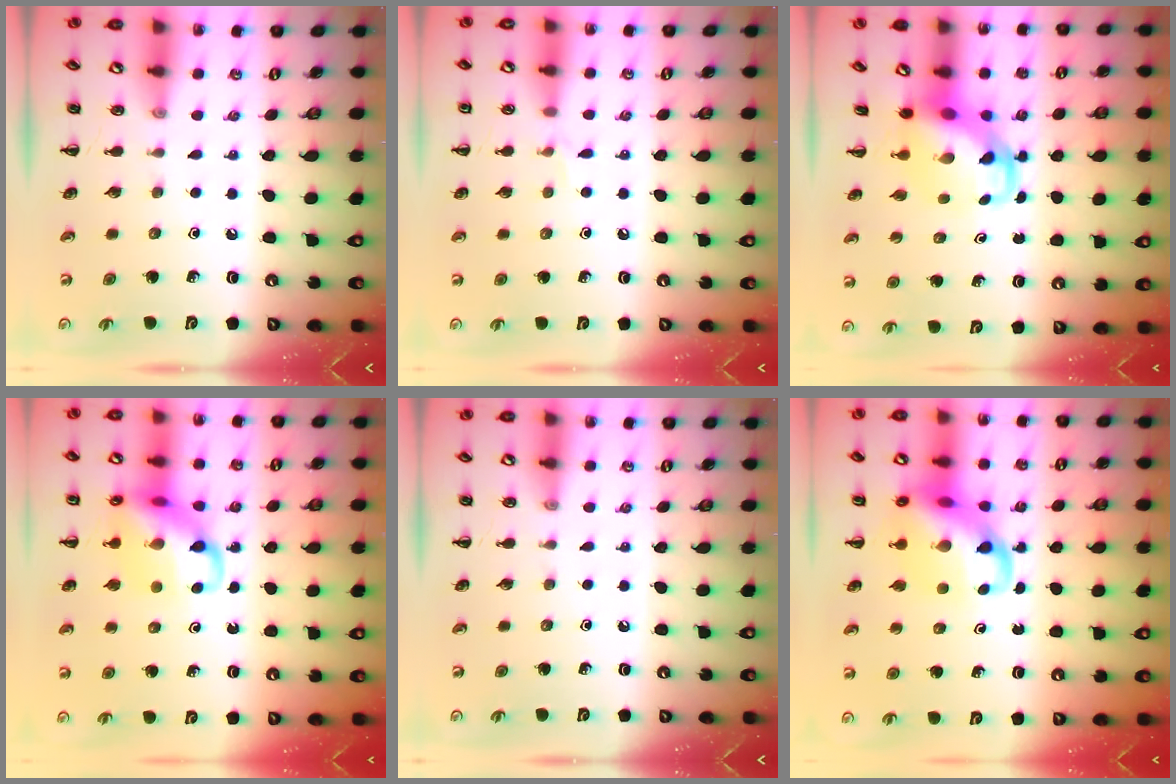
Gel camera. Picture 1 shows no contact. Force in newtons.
{"total": 3.5, "press": 3.3, "slide": 1.3}
{"total": 5.0, "press": 4.9, "slide": 0.5}
{"total": 14.6, "press": 14.5, "slide": 1.8}
{"total": 0.0}
{"total": 13.2, "press": 12.8, "slide": 3.4}